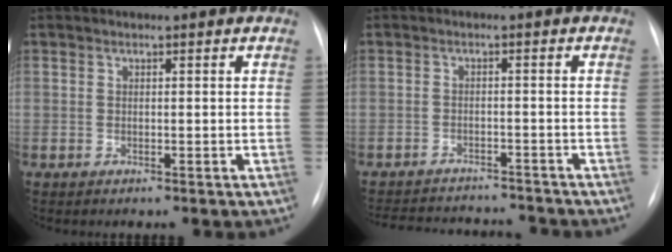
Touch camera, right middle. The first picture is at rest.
{"total": 13.9, "force": [-13.0, 3.2, 3.8], "torque": [-0.081, 0.005, -0.172]}